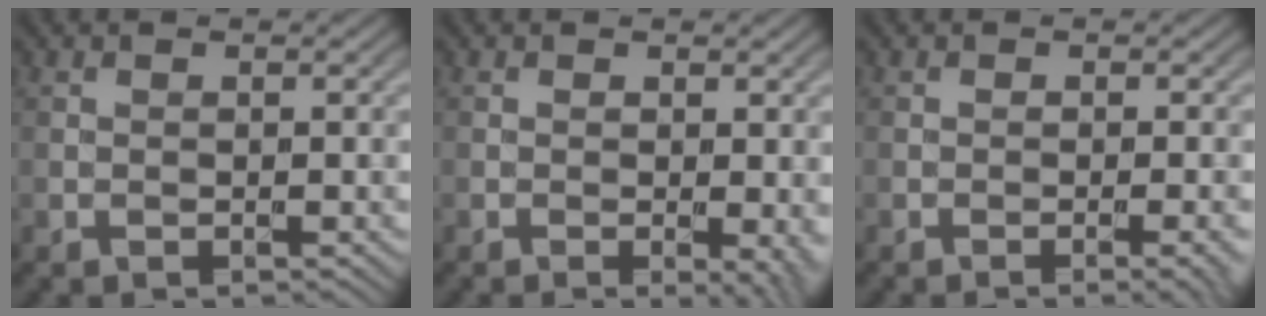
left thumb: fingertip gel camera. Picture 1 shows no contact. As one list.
[{"total": 2.8, "force": [-0.4, 0.7, 2.7], "torque": [-0.036, -0.007, -0.007]}, {"total": 2.4, "force": [-1.0, 0.4, 2.2], "torque": [-0.026, 0.004, -0.018]}]